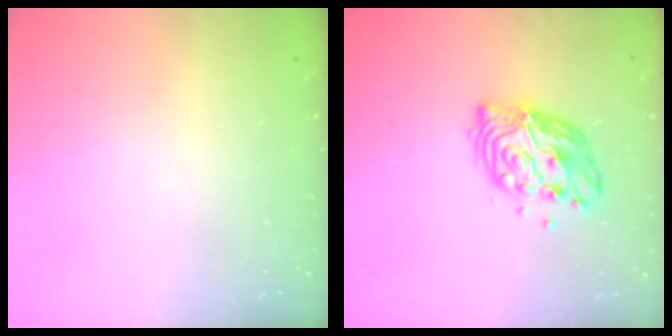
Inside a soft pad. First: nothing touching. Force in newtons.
{"total": 11.1, "press": 11.1, "slide": 1.1}